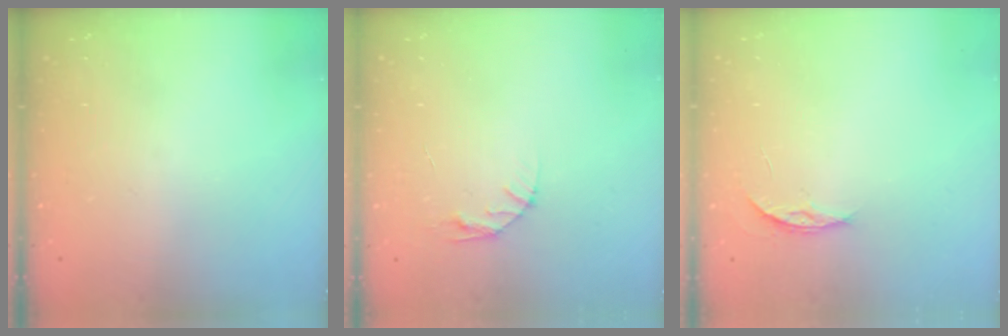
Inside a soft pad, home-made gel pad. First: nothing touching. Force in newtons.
{"total": 5.3, "press": 5.3, "slide": 0.6}
{"total": 3.5, "press": 3.5, "slide": 0.4}